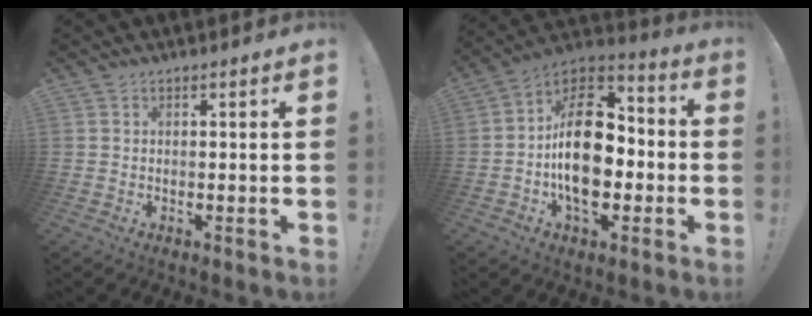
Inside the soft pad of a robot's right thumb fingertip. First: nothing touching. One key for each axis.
{"total": 21.6, "fx": -2.2, "fy": 13.4, "fz": 16.8, "tx": -0.281, "ty": 0.020, "tz": -0.030}